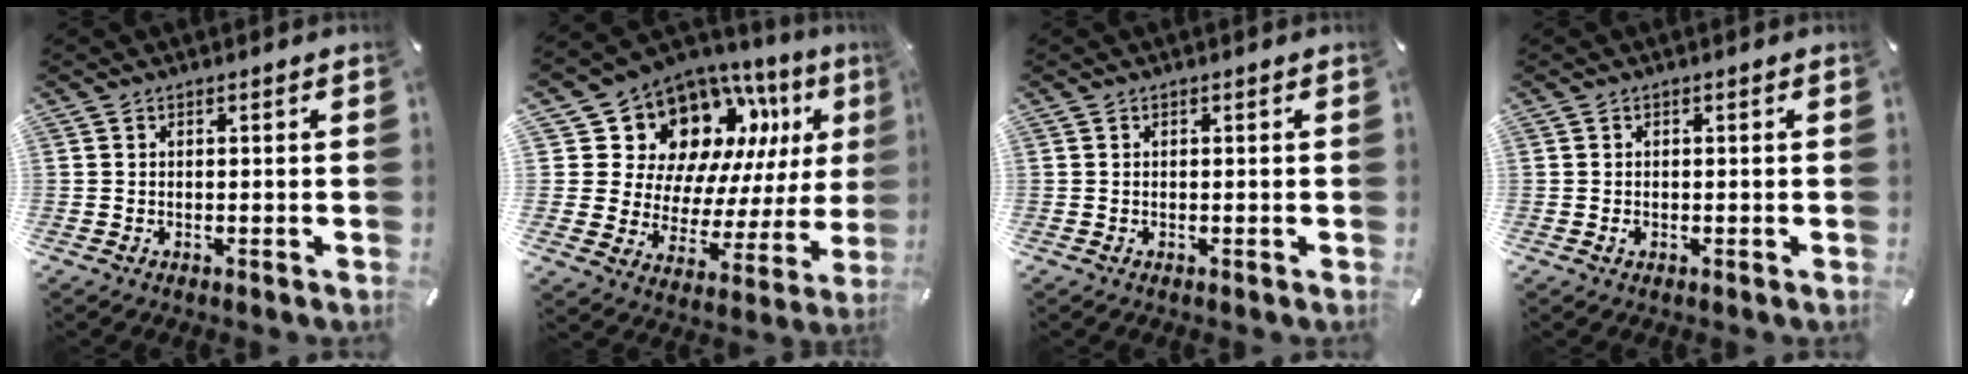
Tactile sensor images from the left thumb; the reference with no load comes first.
{"total": 15.7, "force": [9.9, 10.7, 5.9], "torque": [-0.103, -0.092, 0.188]}
{"total": 0.0}
{"total": 0.6, "force": [-0.1, 0.6, 0.3], "torque": [-0.005, 0.002, -0.003]}